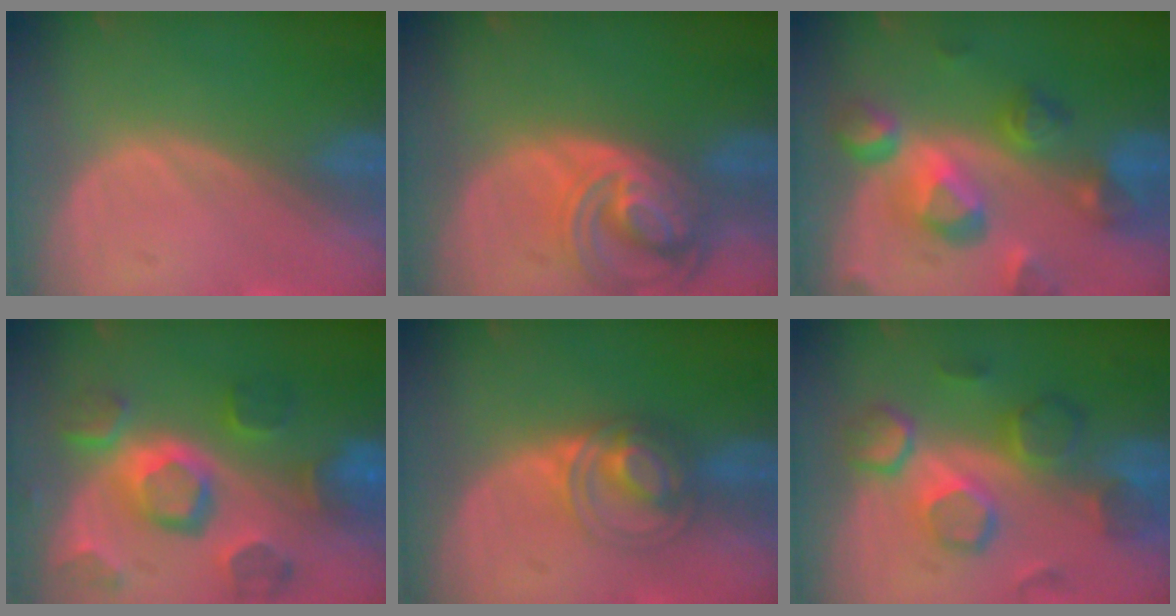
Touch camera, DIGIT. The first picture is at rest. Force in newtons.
{"total": 8.2, "press": 7.1, "slide": 4.1}
{"total": 10.5, "press": 9.4, "slide": 4.7}
{"total": 11.2, "press": 9.9, "slide": 5.3}
{"total": 5.9, "press": 5.4, "slide": 2.4}
{"total": 8.7, "press": 8.6, "slide": 1.5}